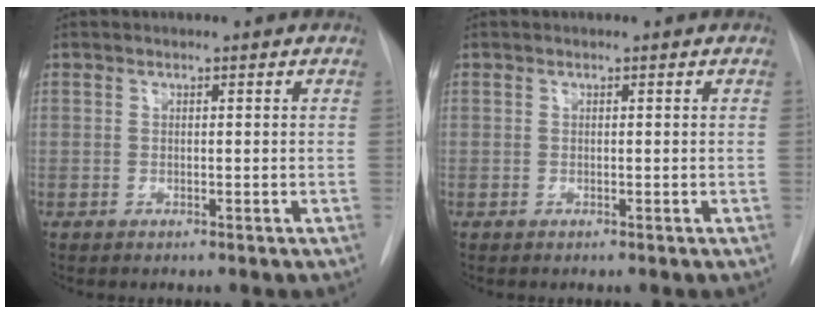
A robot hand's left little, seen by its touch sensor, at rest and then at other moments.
{"total": 0.0}